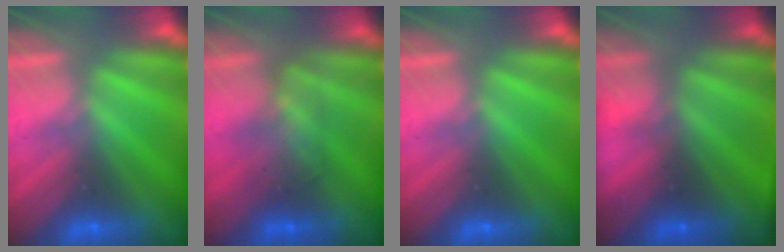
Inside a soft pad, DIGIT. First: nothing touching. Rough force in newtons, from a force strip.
{"total": 2.3}
{"total": 0.0}
{"total": 9.6}